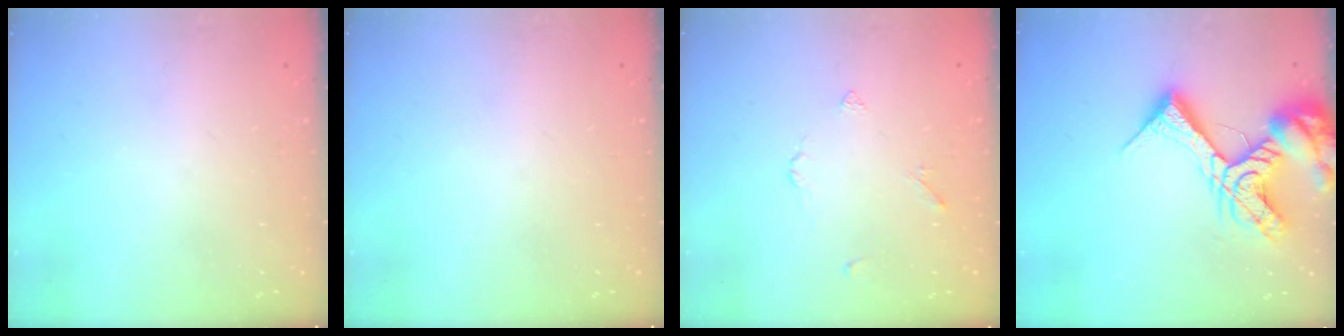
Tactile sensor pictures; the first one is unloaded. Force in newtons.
{"total": 0.0}
{"total": 2.7, "press": 2.7, "slide": 0.5}
{"total": 17.2, "press": 17.1, "slide": 1.9}